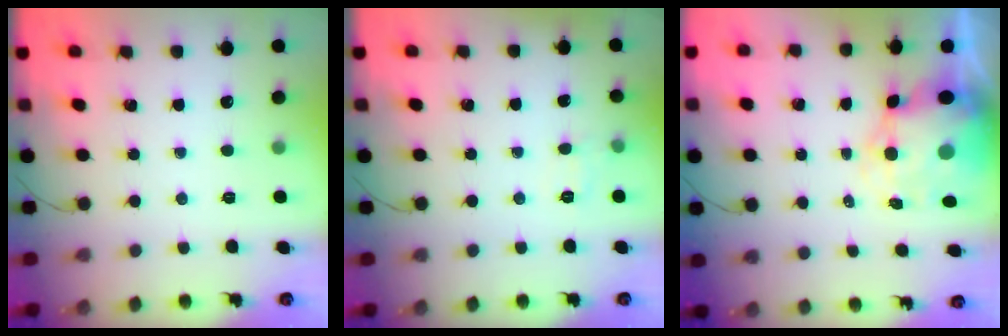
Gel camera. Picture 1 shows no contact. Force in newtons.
{"total": 6.2, "press": 6.0, "slide": 1.5}
{"total": 8.4, "press": 7.9, "slide": 2.8}